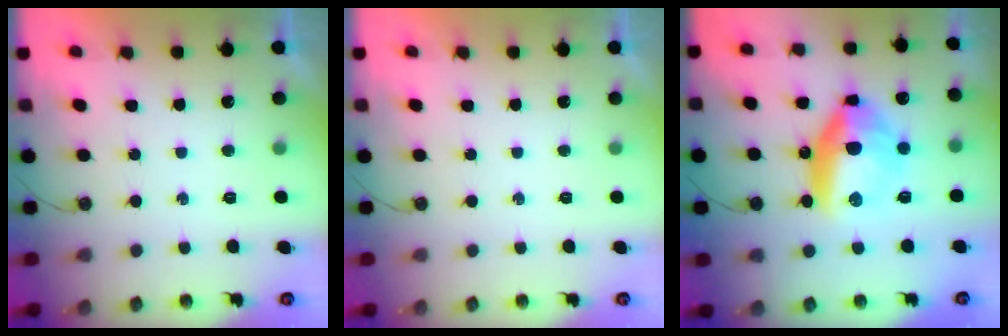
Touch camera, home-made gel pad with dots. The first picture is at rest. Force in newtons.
{"total": 0.0}
{"total": 12.6, "press": 12.4, "slide": 2.4}